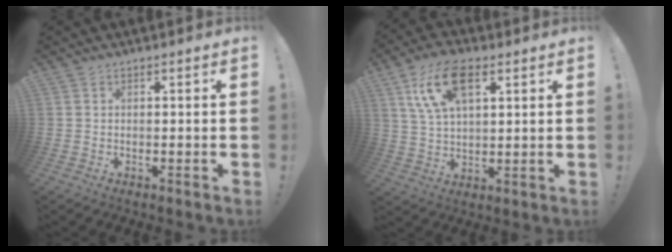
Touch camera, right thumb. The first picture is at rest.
{"total": 13.3, "force": [6.2, 6.7, 9.7], "torque": [-0.175, -0.008, 0.114]}